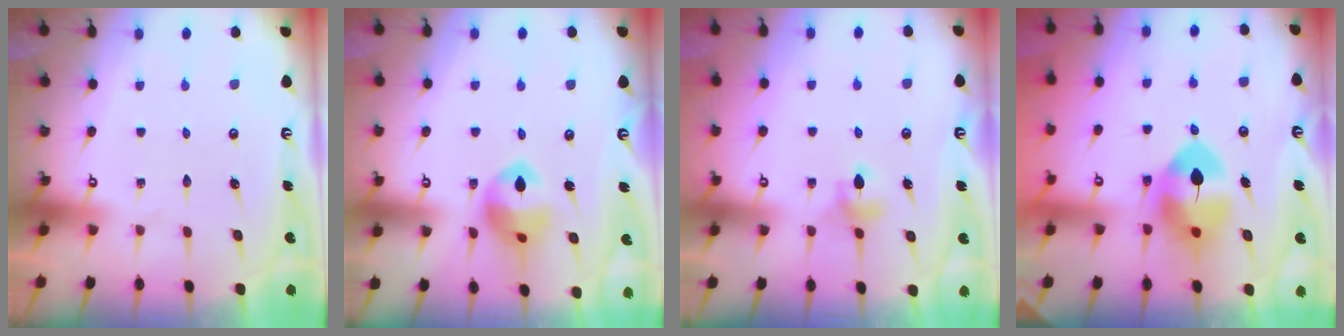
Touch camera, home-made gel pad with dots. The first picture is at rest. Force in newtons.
{"total": 12.5, "press": 12.3, "slide": 1.9}
{"total": 5.6, "press": 5.5, "slide": 0.7}
{"total": 9.8, "press": 9.7, "slide": 1.3}